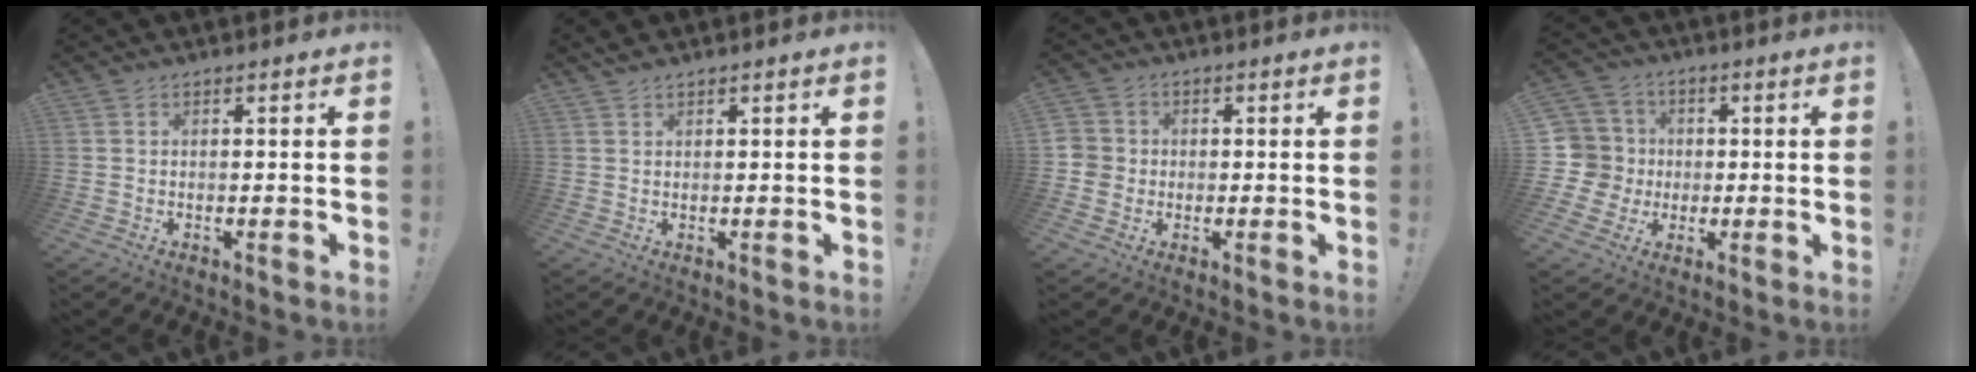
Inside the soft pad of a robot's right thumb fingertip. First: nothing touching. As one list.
[{"total": 0.9, "force": [0.8, 0.2, 0.4], "torque": [-0.005, -0.002, 0.014]}, {"total": 4.6, "force": [-0.6, 4.4, 1.3], "torque": [-0.018, 0.007, -0.012]}, {"total": 9.2, "force": [-0.2, 9.0, 2.2], "torque": [-0.041, 0.002, 0.001]}]